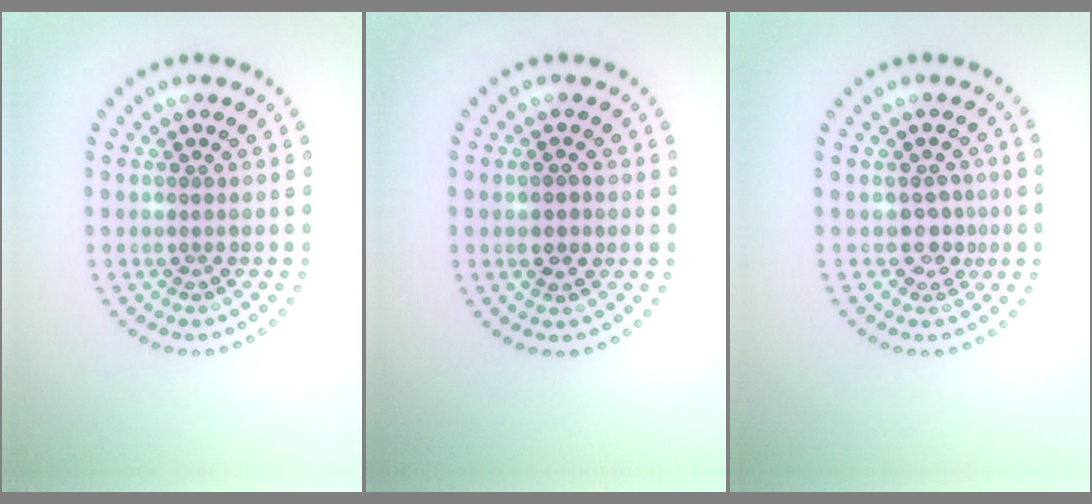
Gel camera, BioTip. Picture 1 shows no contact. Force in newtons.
{"total": 1.2, "press": 1.1, "slide": 0.1}
{"total": 2.2, "press": 1.6, "slide": 1.5}